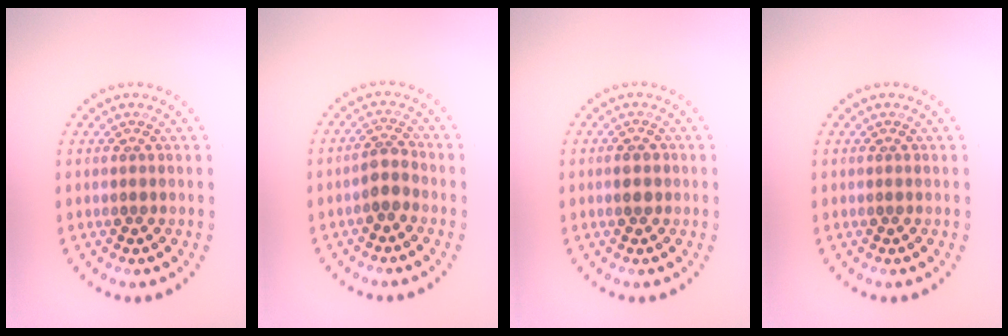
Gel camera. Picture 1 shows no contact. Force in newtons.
{"total": 1.7, "press": 1.5, "slide": 0.8}
{"total": 1.2, "press": 1.2, "slide": 0.2}
{"total": 0.0}